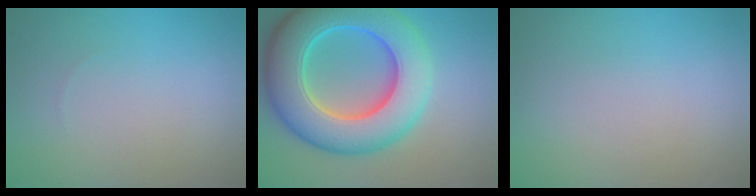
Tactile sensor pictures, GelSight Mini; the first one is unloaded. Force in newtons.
{"total": 11.2, "press": 11.2, "slide": 0.2}
{"total": 0.0}